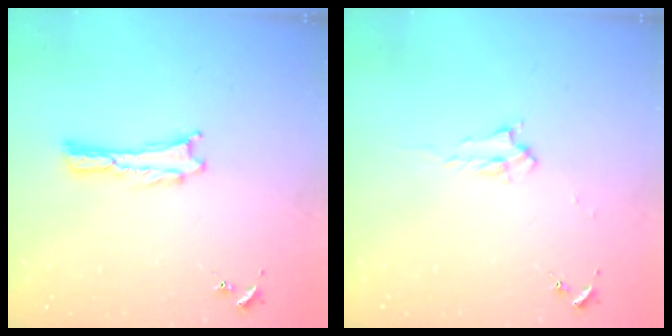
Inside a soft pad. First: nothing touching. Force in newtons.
{"total": 2.2, "press": 2.2, "slide": 0.4}